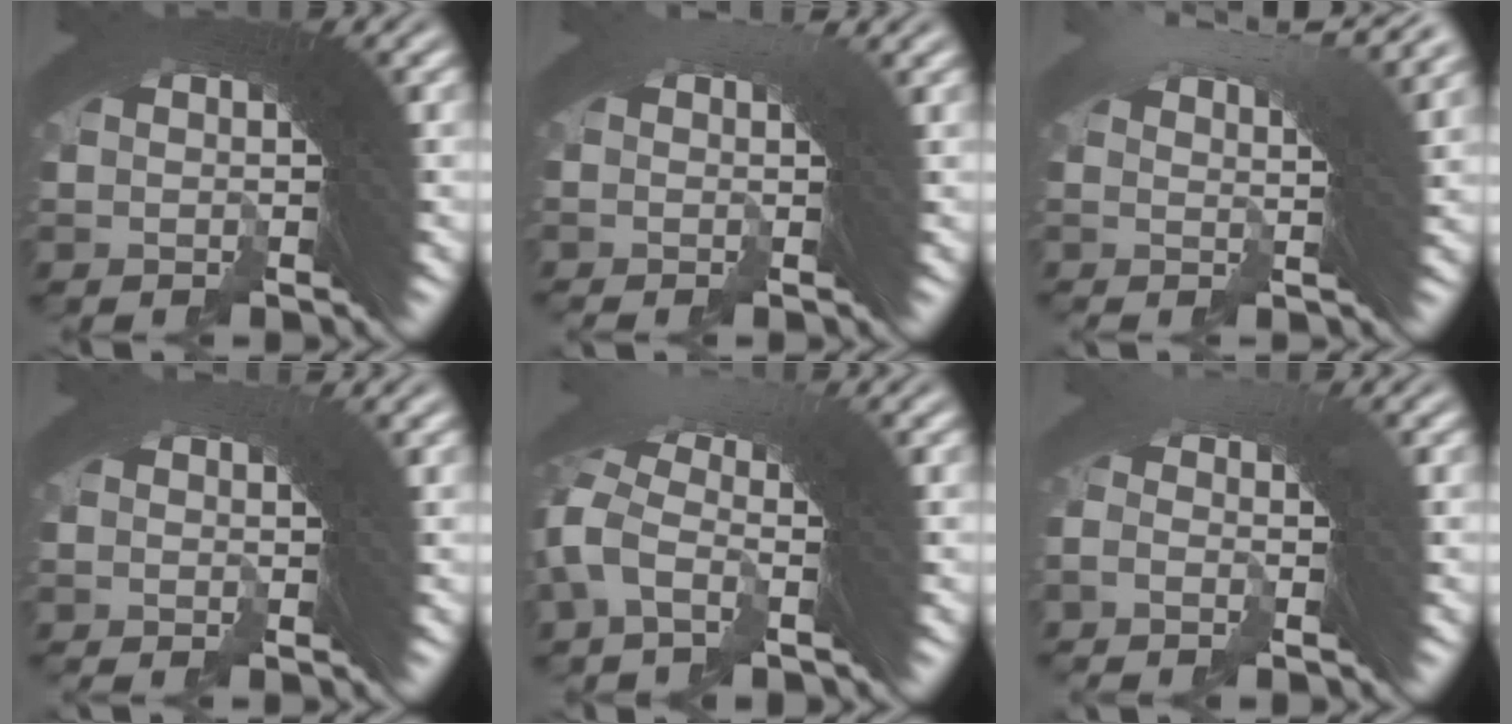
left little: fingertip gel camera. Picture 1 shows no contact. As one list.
[{"total": 0.8, "force": [-0.3, -0.2, 0.7], "torque": [0.005, 0.007, -0.011]}, {"total": 5.1, "force": [3.4, 0.3, 3.8], "torque": [-0.040, 0.021, 0.042]}, {"total": 1.0, "force": [-0.8, -0.5, 0.3], "torque": [0.003, 0.002, -0.014]}, {"total": 2.3, "force": [-0.8, 1.2, 1.8], "torque": [-0.039, 0.011, -0.023]}, {"total": 1.9, "force": [-1.8, 0.1, 0.7], "torque": [0.013, 0.019, -0.046]}]